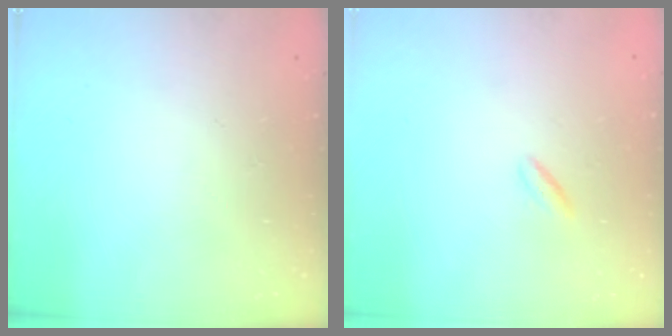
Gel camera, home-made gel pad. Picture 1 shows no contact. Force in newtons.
{"total": 1.3, "press": 1.1, "slide": 0.7}